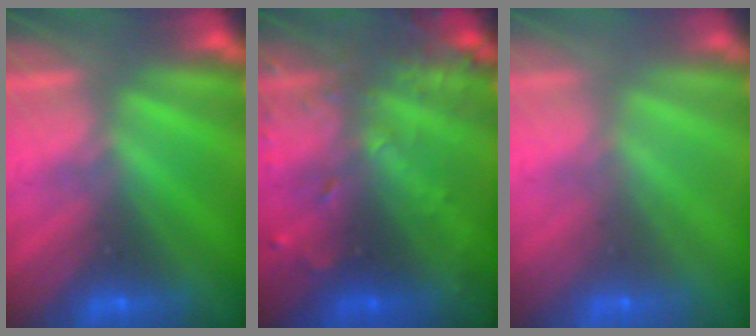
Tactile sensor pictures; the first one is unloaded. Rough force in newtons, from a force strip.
{"total": 9.1}
{"total": 7.0}